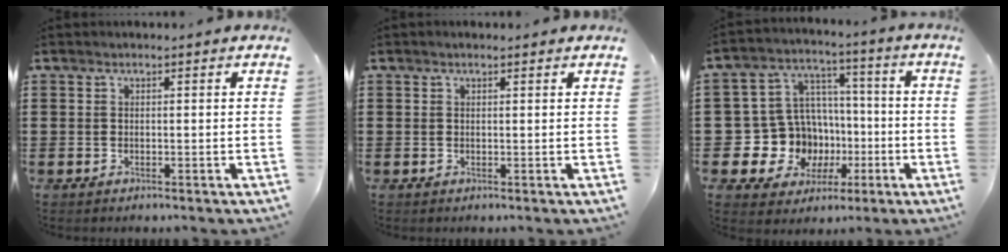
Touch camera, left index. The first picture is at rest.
{"total": 0.6, "force": [0.4, 0.1, 0.5], "torque": [-0.009, 0.002, 0.007]}
{"total": 11.9, "force": [-2.8, 11.0, 3.5], "torque": [-0.115, 0.003, -0.034]}